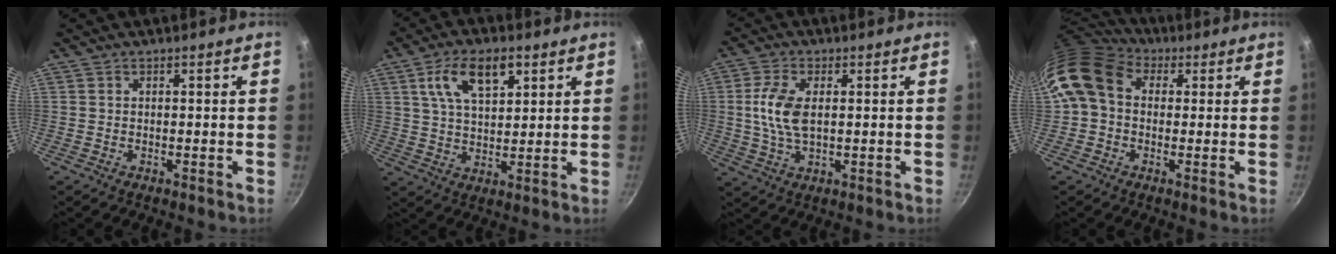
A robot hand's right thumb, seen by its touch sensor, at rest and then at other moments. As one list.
[{"total": 10.9, "force": [4.8, 5.6, 8.0], "torque": [-0.122, -0.009, 0.086]}, {"total": 8.1, "force": [0.8, 4.3, 6.8], "torque": [-0.140, 0.002, 0.014]}, {"total": 11.8, "force": [2.0, 9.2, 7.1], "torque": [-0.119, 0.019, 0.014]}]